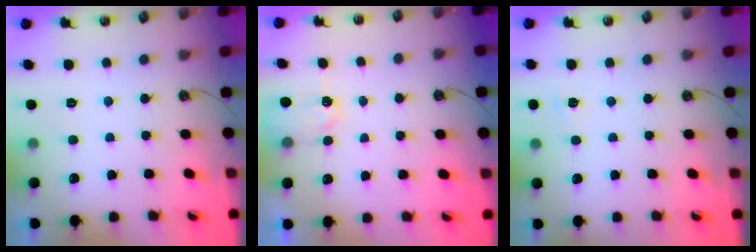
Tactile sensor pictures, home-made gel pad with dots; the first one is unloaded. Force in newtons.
{"total": 2.9, "press": 2.9, "slide": 0.4}
{"total": 3.4, "press": 3.4, "slide": 0.4}